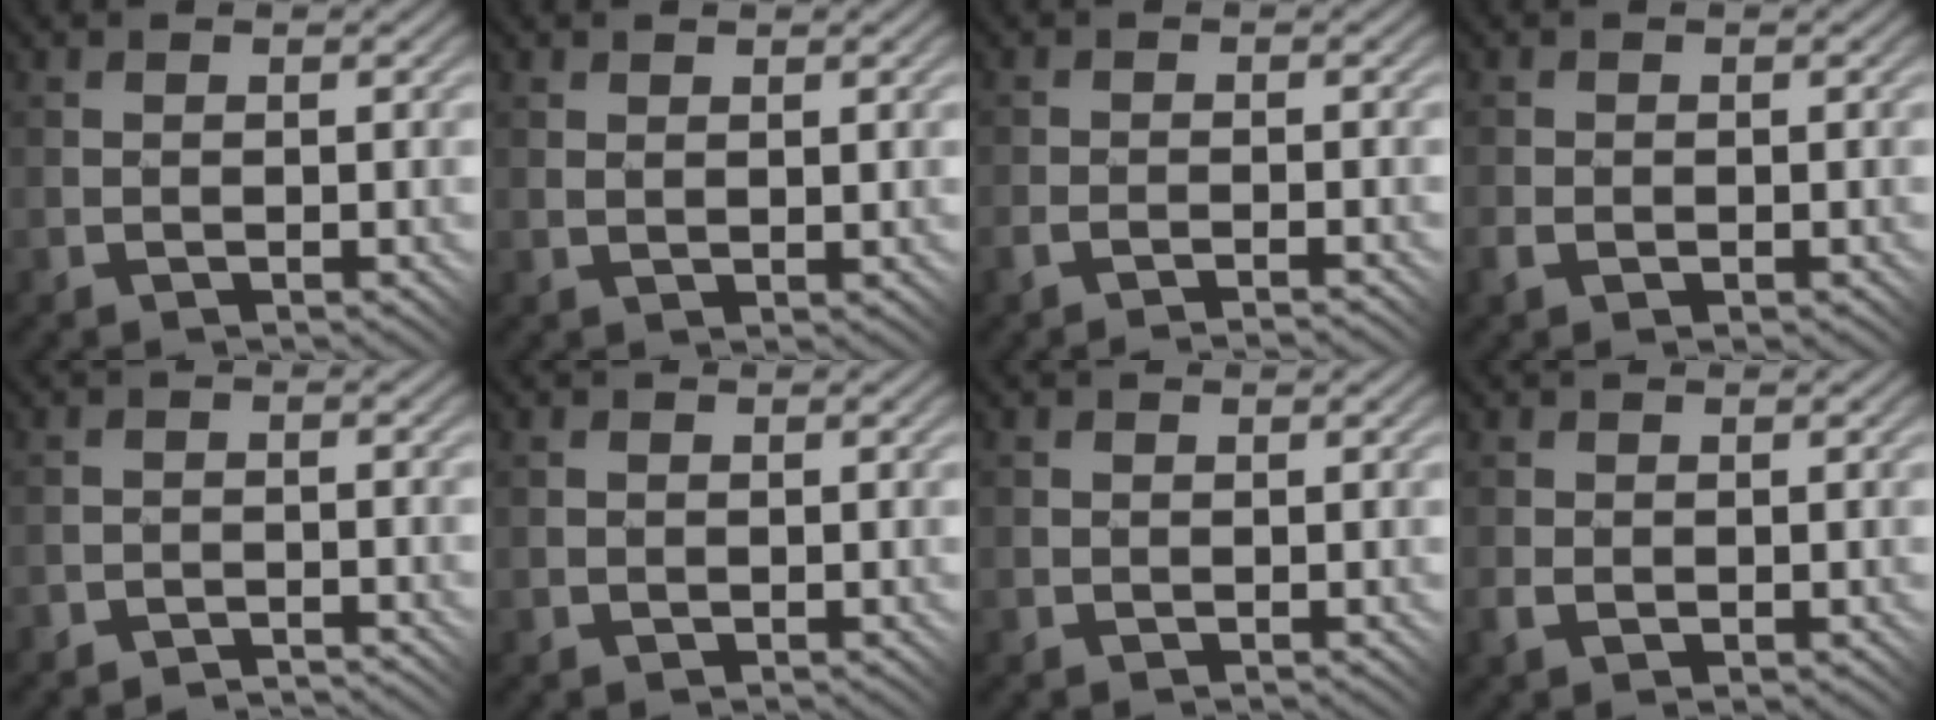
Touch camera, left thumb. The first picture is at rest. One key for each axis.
{"total": 1.0, "fx": 0.5, "fy": 0.4, "fz": 0.9, "tx": -0.016, "ty": 0.002, "tz": 0.013}
{"total": 1.9, "fx": -1.7, "fy": 0.0, "fz": 0.8, "tx": -0.018, "ty": 0.005, "tz": -0.039}
{"total": 2.2, "fx": -1.1, "fy": 1.3, "fz": 1.3, "tx": -0.031, "ty": -0.008, "tz": -0.028}
{"total": 2.3, "fx": -2.1, "fy": -0.5, "fz": -0.8, "tx": 0.019, "ty": 0.011, "tz": -0.047}
{"total": 0.6, "fx": 0.0, "fy": 0.6, "fz": 0.2, "tx": 0.003, "ty": 0.002, "tz": 0.003}
{"total": 1.0, "fx": 0.1, "fy": 0.9, "fz": -0.2, "tx": 0.006, "ty": 0.002, "tz": 0.000}
{"total": 2.2, "fx": -0.7, "fy": 1.4, "fz": 1.5, "tx": -0.032, "ty": -0.010, "tz": -0.017}